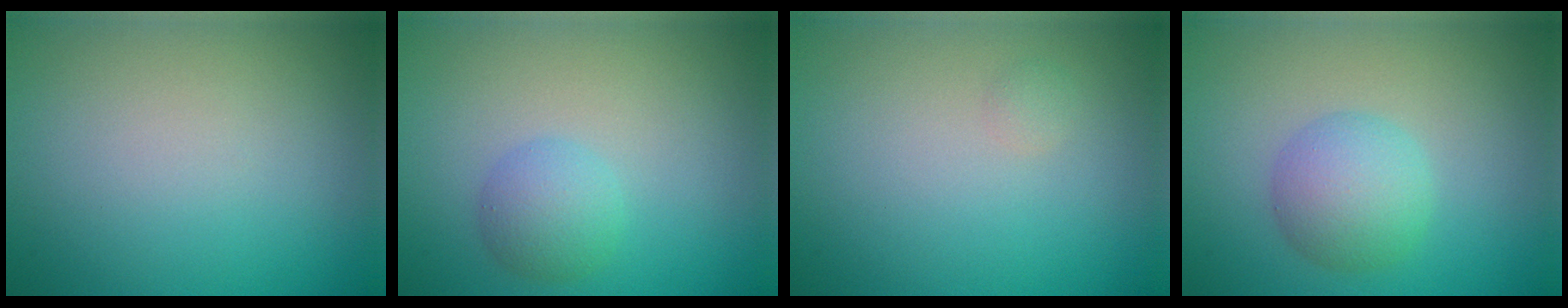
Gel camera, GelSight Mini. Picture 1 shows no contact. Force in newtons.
{"total": 2.4, "press": 2.4, "slide": 0.0}
{"total": 0.5, "press": 0.5, "slide": 0.0}
{"total": 3.8, "press": 3.8, "slide": 0.2}